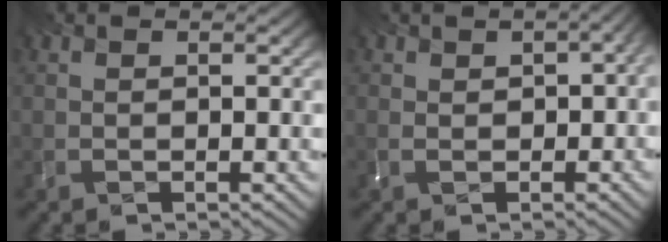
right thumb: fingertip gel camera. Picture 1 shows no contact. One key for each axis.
{"total": 3.6, "fx": 0.5, "fy": 2.1, "fz": 2.9, "tx": -0.068, "ty": -0.002, "tz": 0.031}